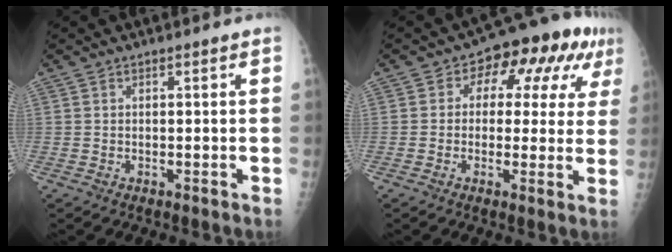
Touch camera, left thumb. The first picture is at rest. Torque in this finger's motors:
{"motor_torque": [0.02, 0.36, 0.14, 0.05, 0.08]}